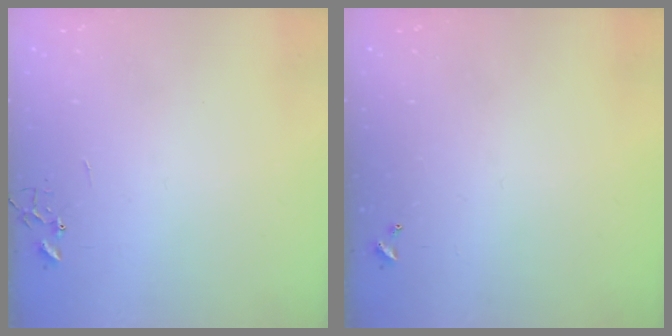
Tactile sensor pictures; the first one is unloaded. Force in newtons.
{"total": 0.0}